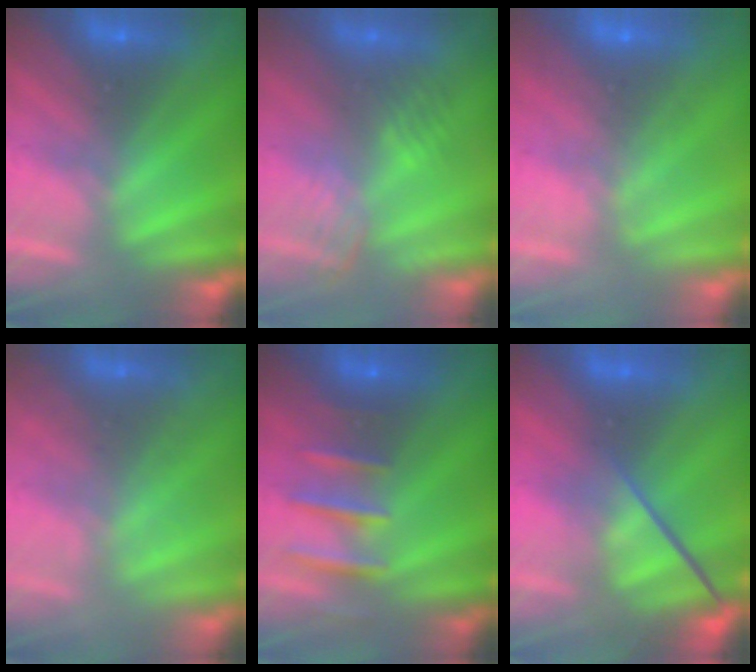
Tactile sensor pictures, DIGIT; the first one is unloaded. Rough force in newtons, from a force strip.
{"total": 2.5}
{"total": 7.8}
{"total": 1.6}
{"total": 2.5}
{"total": 3.7}